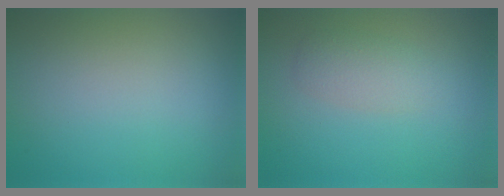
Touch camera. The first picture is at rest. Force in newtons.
{"total": 2.1, "press": 2.1, "slide": 0.1}